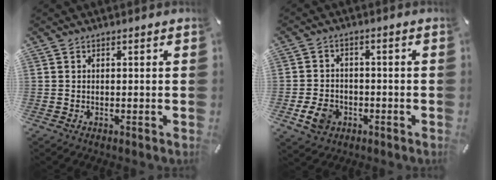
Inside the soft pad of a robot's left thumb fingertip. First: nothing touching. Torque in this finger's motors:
{"motor_torque": [0.39, 1.95, 0.15, -0.11, 0.00]}